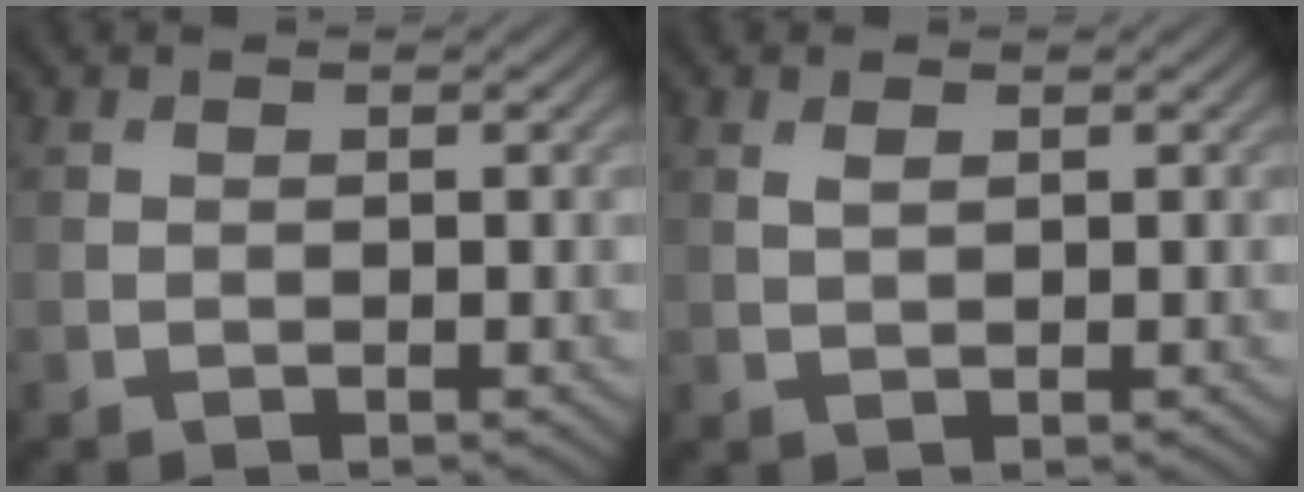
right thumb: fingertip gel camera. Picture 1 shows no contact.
{"total": 1.2, "force": [0.6, 0.4, 0.9], "torque": [-0.023, 0.000, 0.015]}